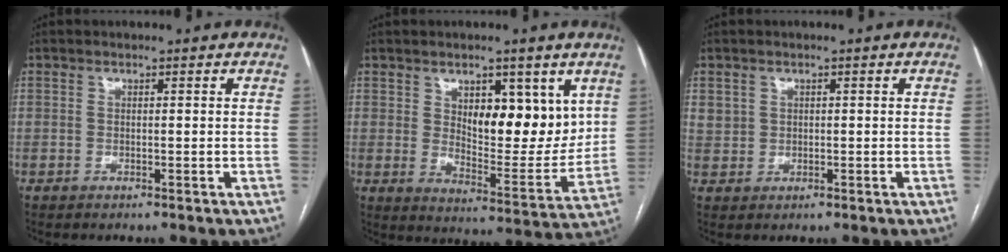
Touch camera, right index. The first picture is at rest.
{"total": 11.8, "force": [4.7, 5.1, 9.6], "torque": [-0.131, -0.009, 0.083]}
{"total": 2.3, "force": [0.9, 2.1, 0.4], "torque": [-0.003, 0.006, 0.020]}